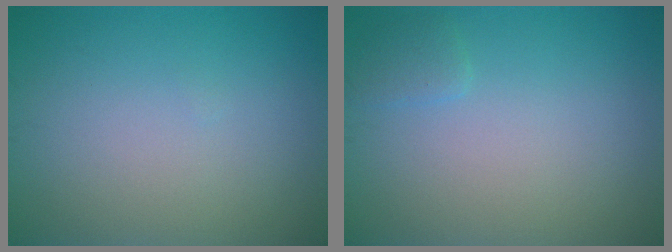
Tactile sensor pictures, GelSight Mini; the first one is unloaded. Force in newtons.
{"total": 1.0, "press": 1.0, "slide": 0.1}